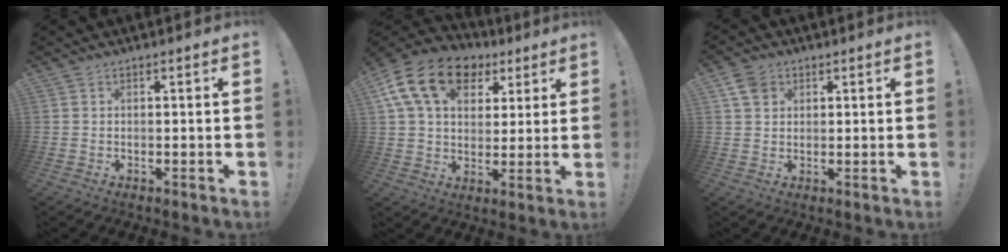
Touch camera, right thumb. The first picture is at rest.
{"total": 18.2, "force": [7.9, 12.1, 11.0], "torque": [-0.185, -0.022, 0.149]}
{"total": 5.5, "force": [2.7, 4.0, 2.5], "torque": [-0.048, -0.002, 0.055]}